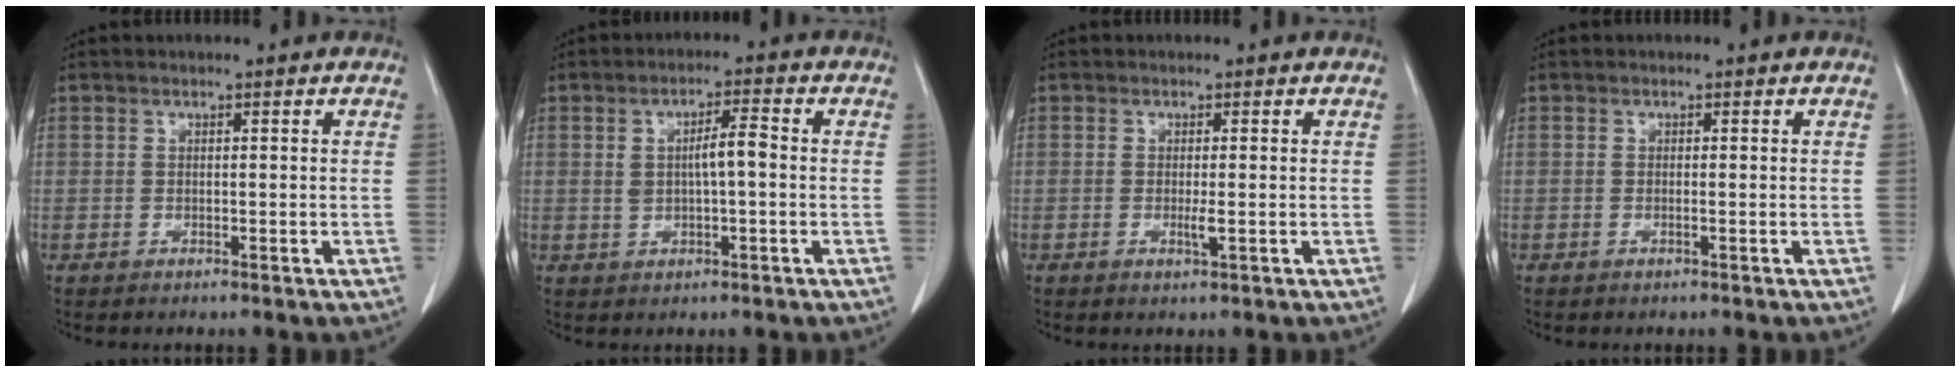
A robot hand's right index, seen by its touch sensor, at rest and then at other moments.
{"total": 4.4, "force": [0.4, 1.0, 4.3], "torque": [-0.075, 0.012, 0.010]}
{"total": 1.4, "force": [-0.2, 0.0, 1.4], "torque": [-0.024, -0.002, -0.002]}
{"total": 0.0}